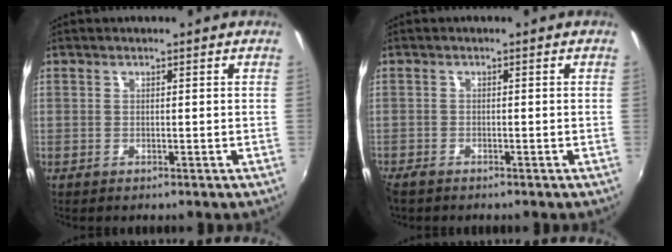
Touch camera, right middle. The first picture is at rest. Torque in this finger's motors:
{"motor_torque": [0.20, -0.21, 0.02, 0.01]}